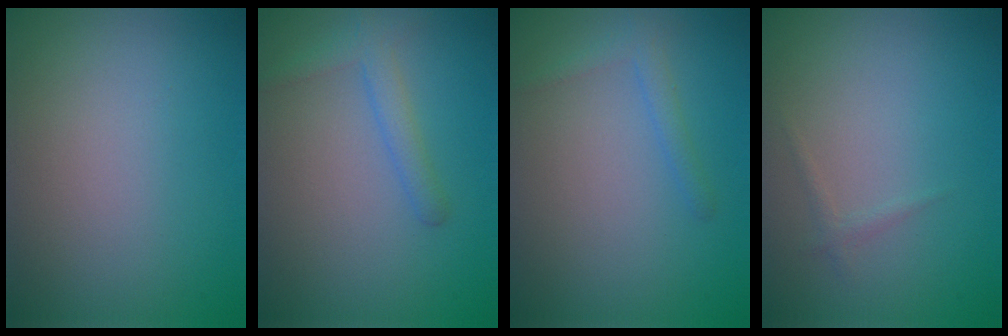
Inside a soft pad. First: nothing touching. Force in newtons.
{"total": 2.0, "press": 2.0, "slide": 0.2}
{"total": 1.4, "press": 1.4, "slide": 0.1}
{"total": 0.6, "press": 0.6, "slide": 0.1}